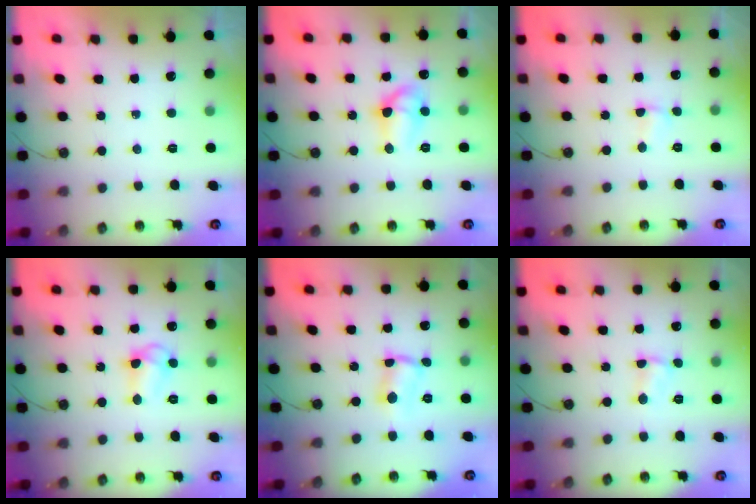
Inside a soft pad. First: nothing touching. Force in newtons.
{"total": 9.8, "press": 9.8, "slide": 0.7}
{"total": 1.4, "press": 1.4, "slide": 0.4}
{"total": 8.0, "press": 7.9, "slide": 0.5}
{"total": 1.8, "press": 1.6, "slide": 0.7}
{"total": 2.8, "press": 2.8, "slide": 0.4}